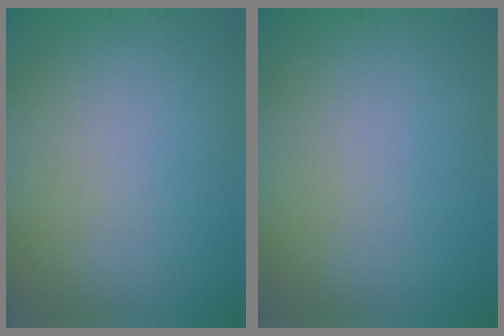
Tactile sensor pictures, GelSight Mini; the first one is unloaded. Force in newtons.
{"total": 0.0}